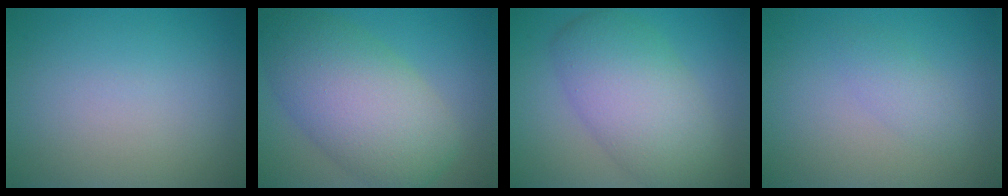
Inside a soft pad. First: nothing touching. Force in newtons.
{"total": 9.7, "press": 9.7, "slide": 0.4}
{"total": 7.9, "press": 7.9, "slide": 0.3}
{"total": 1.6, "press": 1.6, "slide": 0.0}